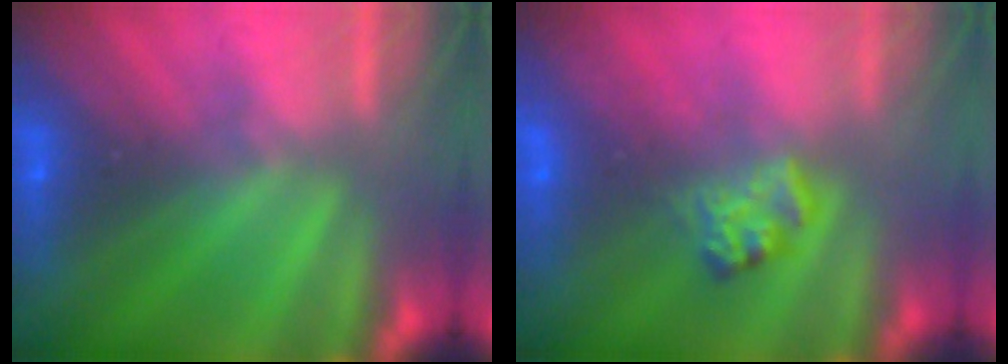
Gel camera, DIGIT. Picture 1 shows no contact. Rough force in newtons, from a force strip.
{"total": 2.3}